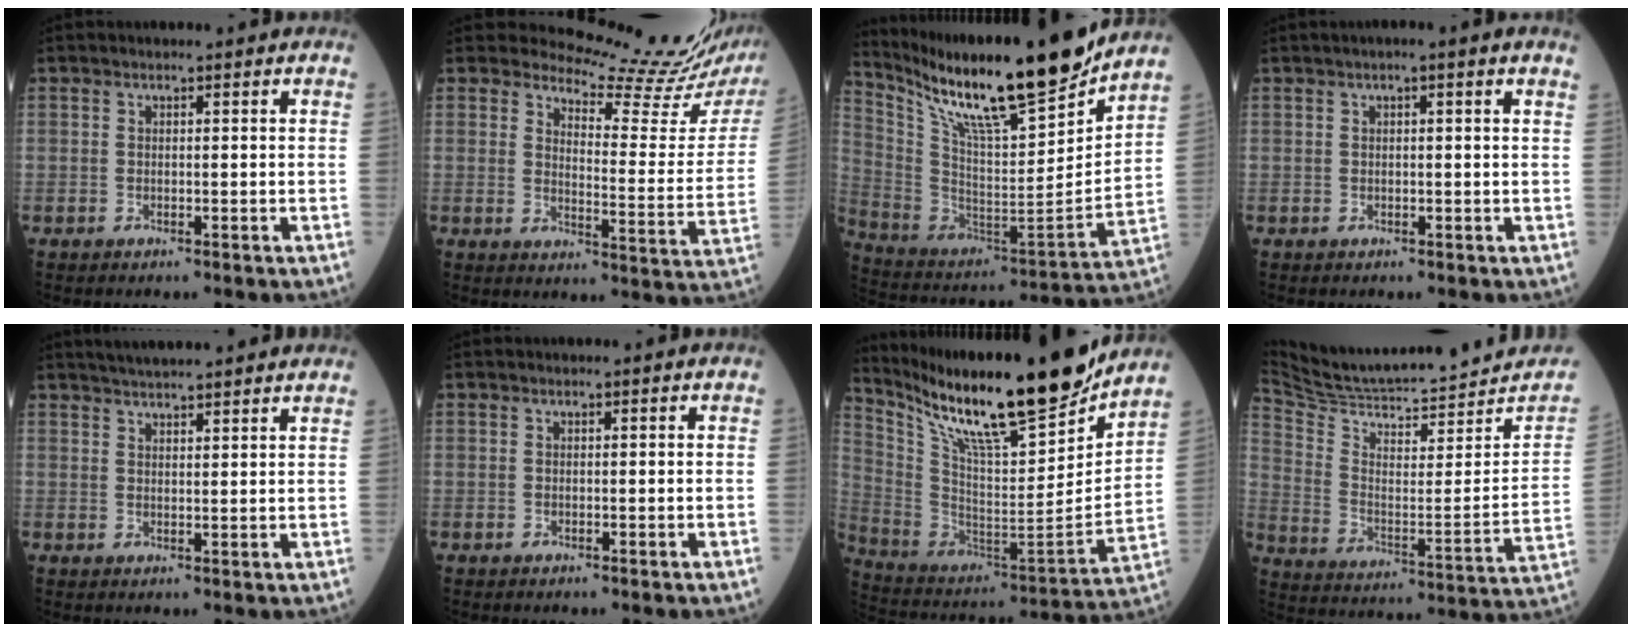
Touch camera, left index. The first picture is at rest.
{"total": 15.2, "force": [15.0, 0.0, 2.4], "torque": [-0.032, -0.106, 0.173]}
{"total": 25.5, "force": [20.8, 2.3, 14.6], "torque": [-0.271, -0.029, 0.351]}
{"total": 3.2, "force": [2.1, 0.1, 2.5], "torque": [-0.044, 0.014, 0.029]}
{"total": 10.6, "force": [9.5, 1.3, 4.6], "torque": [-0.071, 0.029, 0.135]}
{"total": 0.0}
{"total": 27.3, "force": [22.0, 3.4, 15.8], "torque": [-0.291, -0.029, 0.363]}
{"total": 22.8, "force": [21.8, 2.0, 6.4], "torque": [-0.115, -0.056, 0.325]}